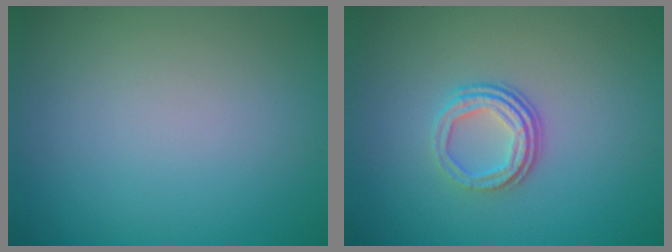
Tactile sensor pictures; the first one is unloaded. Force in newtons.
{"total": 3.1, "press": 2.2, "slide": 2.2}